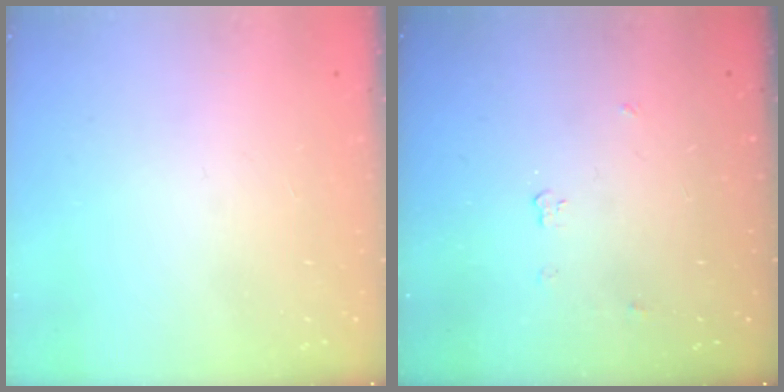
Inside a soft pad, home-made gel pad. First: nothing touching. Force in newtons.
{"total": 4.1, "press": 4.1, "slide": 0.3}